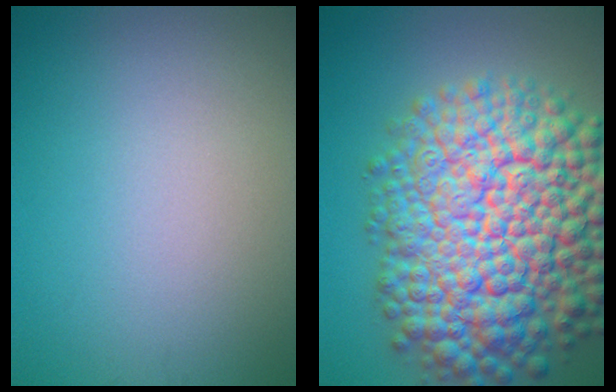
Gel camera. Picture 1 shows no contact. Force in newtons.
{"total": 15.7, "press": 15.7, "slide": 0.6}